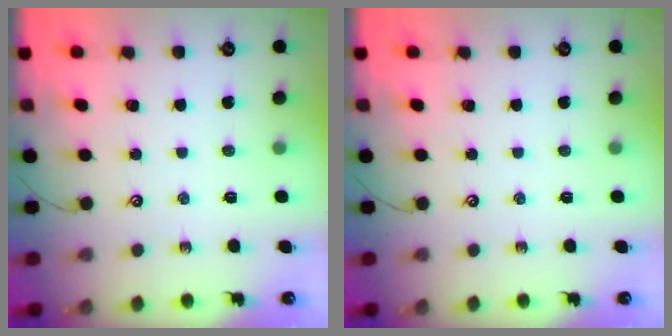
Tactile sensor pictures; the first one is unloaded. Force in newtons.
{"total": 0.0}